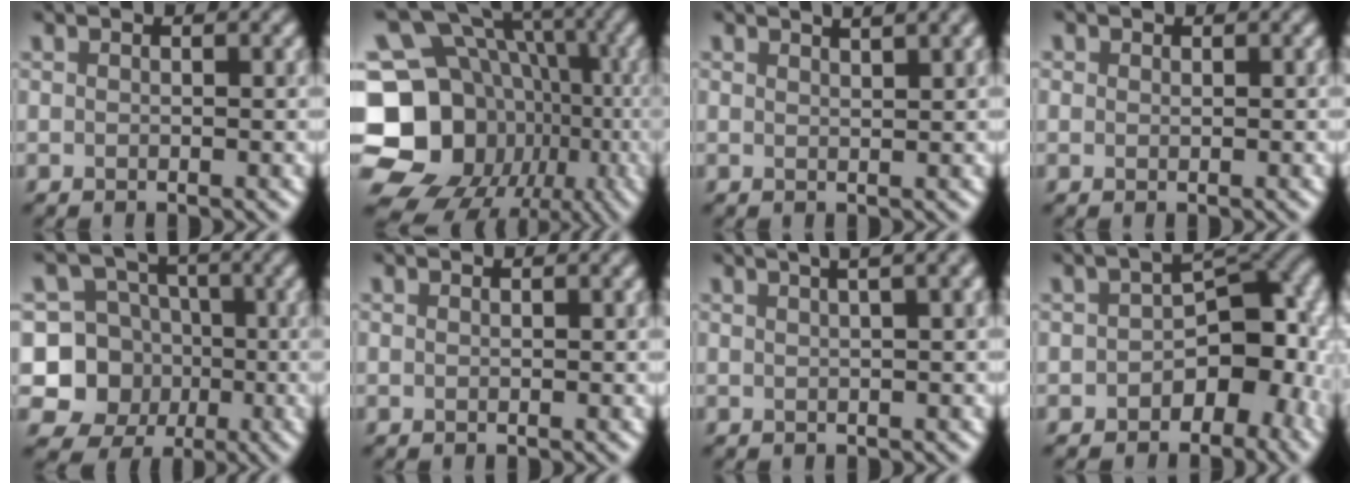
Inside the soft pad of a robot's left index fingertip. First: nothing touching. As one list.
[{"total": 21.0, "force": [-5.6, 18.3, 8.6], "torque": [-0.170, -0.001, -0.108]}, {"total": 2.6, "force": [1.9, 0.6, 1.7], "torque": [-0.009, 0.014, 0.021]}, {"total": 0.5, "force": [0.2, 0.4, -0.1], "torque": [0.007, -0.002, 0.001]}, {"total": 8.8, "force": [-1.6, 8.4, 2.1], "torque": [-0.046, 0.006, -0.053]}, {"total": 0.0}, {"total": 6.2, "force": [3.3, 2.4, 4.6], "torque": [-0.036, 0.043, 0.022]}, {"total": 7.3, "force": [-2.7, 4.5, 5.0], "torque": [-0.043, 0.010, -0.046]}]